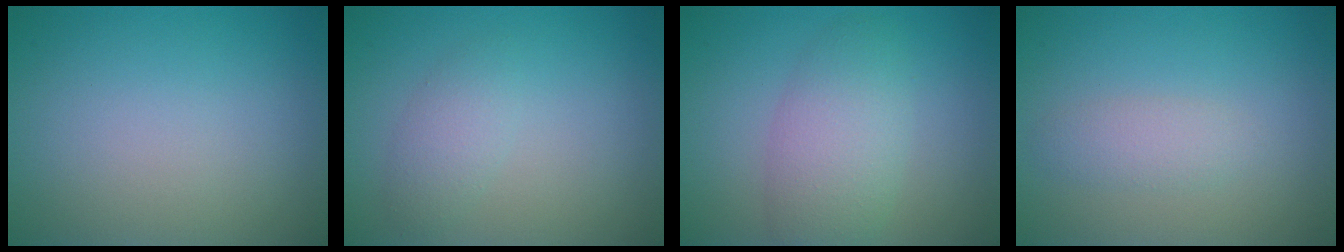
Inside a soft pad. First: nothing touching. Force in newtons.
{"total": 1.8, "press": 1.8, "slide": 0.0}
{"total": 4.3, "press": 4.3, "slide": 0.1}
{"total": 1.7, "press": 1.7, "slide": 0.0}